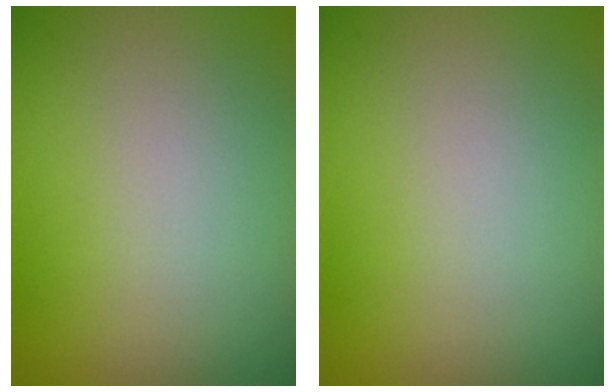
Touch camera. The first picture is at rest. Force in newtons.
{"total": 0.0}